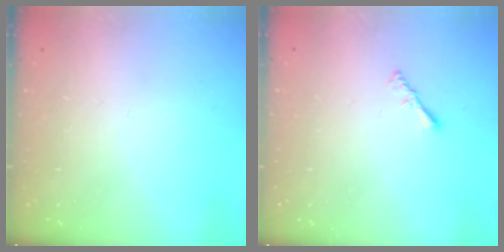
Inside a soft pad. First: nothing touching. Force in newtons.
{"total": 1.3, "press": 1.3, "slide": 0.4}